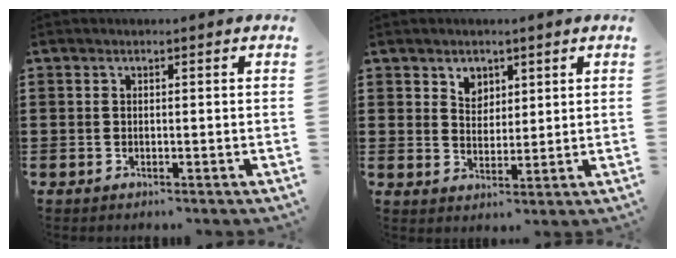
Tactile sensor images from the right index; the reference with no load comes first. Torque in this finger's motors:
{"motor_torque": [0.50, 1.64, 0.12, 0.00]}